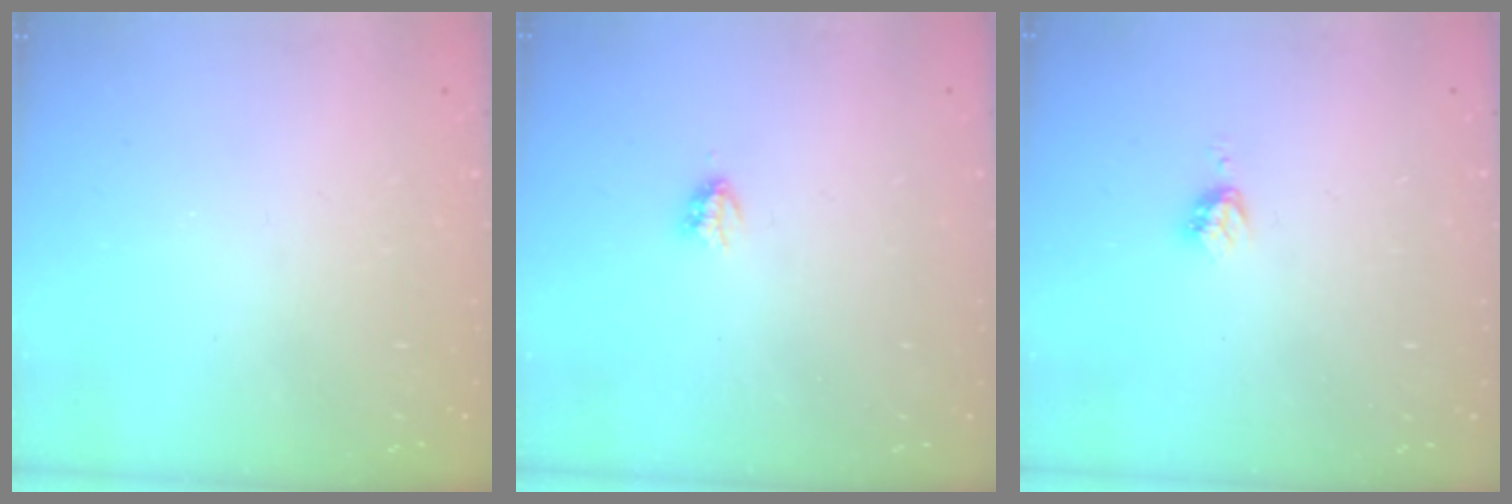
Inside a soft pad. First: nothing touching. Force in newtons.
{"total": 2.9, "press": 2.9, "slide": 0.5}
{"total": 3.4, "press": 3.4, "slide": 0.4}